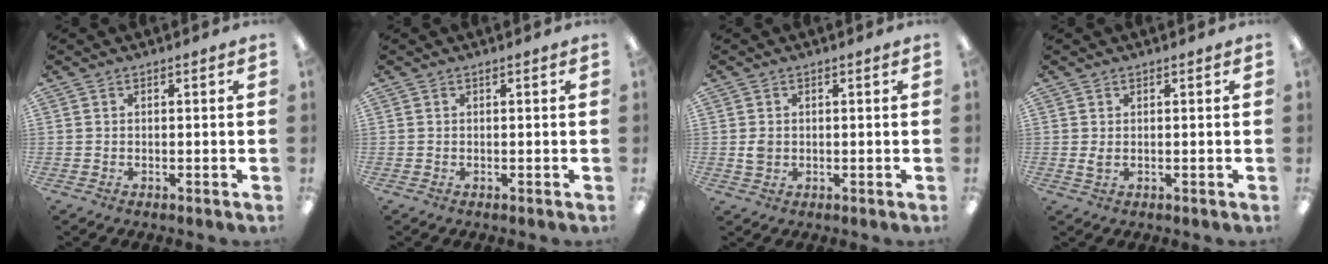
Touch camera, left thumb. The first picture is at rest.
{"total": 0.0}
{"total": 2.2, "force": [0.2, 1.8, 1.2], "torque": [-0.015, 0.001, 0.002]}
{"total": 1.6, "force": [0.4, 0.8, 1.4], "torque": [-0.028, -0.005, 0.003]}